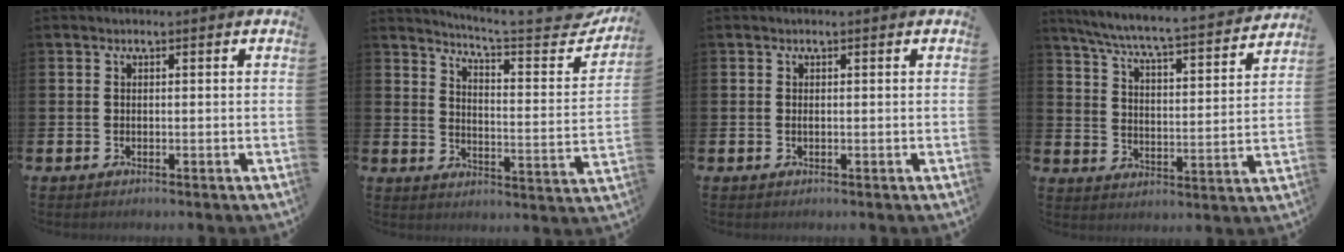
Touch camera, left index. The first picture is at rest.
{"total": 6.0, "force": [5.3, 0.3, 2.7], "torque": [-0.052, -0.051, 0.079]}
{"total": 0.0}
{"total": 6.8, "force": [6.3, 0.2, 2.6], "torque": [-0.080, -0.052, 0.103]}